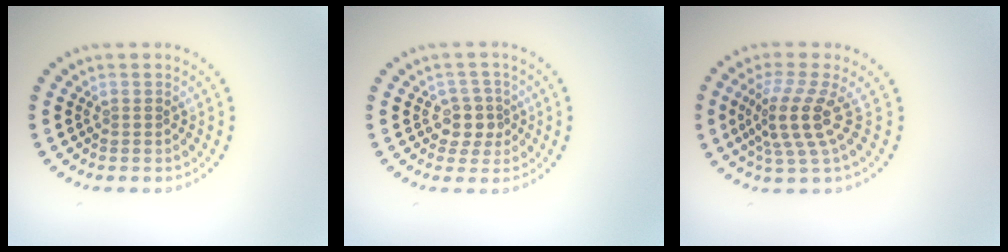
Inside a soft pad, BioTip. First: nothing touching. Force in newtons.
{"total": 2.5, "press": 2.1, "slide": 1.3}
{"total": 4.1, "press": 2.9, "slide": 3.0}